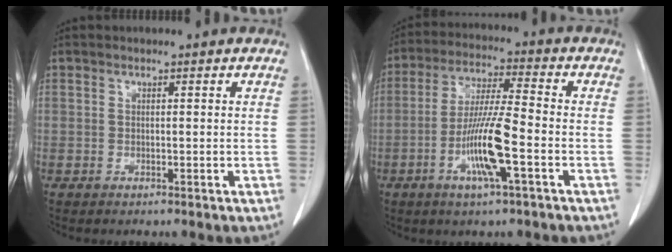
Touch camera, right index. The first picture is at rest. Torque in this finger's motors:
{"motor_torque": [1.21, -0.61, 0.31, 0.08]}